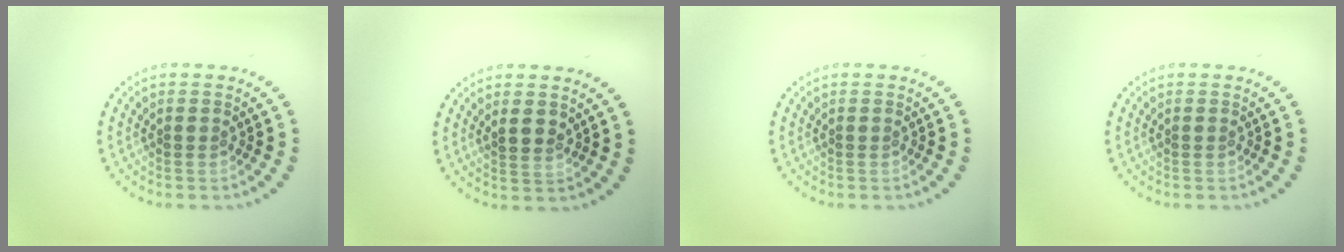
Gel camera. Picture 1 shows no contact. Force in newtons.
{"total": 1.1, "press": 1.0, "slide": 0.5}
{"total": 0.0}
{"total": 0.0}